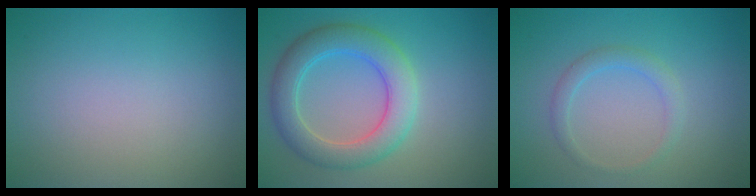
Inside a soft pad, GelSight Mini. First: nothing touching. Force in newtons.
{"total": 5.4, "press": 5.3, "slide": 0.3}
{"total": 1.7, "press": 1.7, "slide": 0.1}